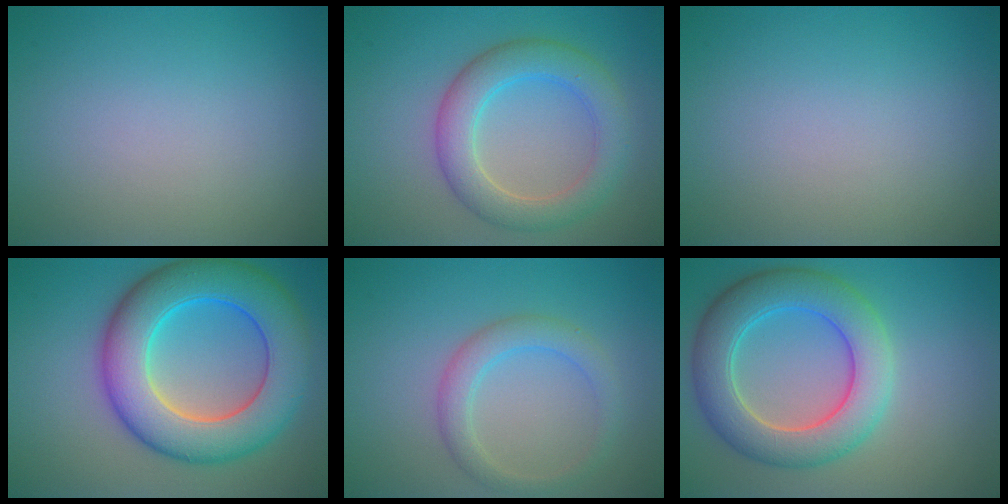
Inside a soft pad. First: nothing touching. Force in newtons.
{"total": 5.1, "press": 5.1, "slide": 0.5}
{"total": 0.0}
{"total": 10.7, "press": 10.7, "slide": 0.4}
{"total": 2.8, "press": 2.8, "slide": 0.1}
{"total": 7.3, "press": 7.3, "slide": 0.3}